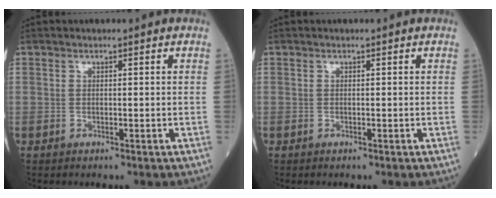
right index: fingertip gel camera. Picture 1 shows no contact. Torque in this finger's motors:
{"motor_torque": [-0.01, 0.01, 0.05, 0.00]}